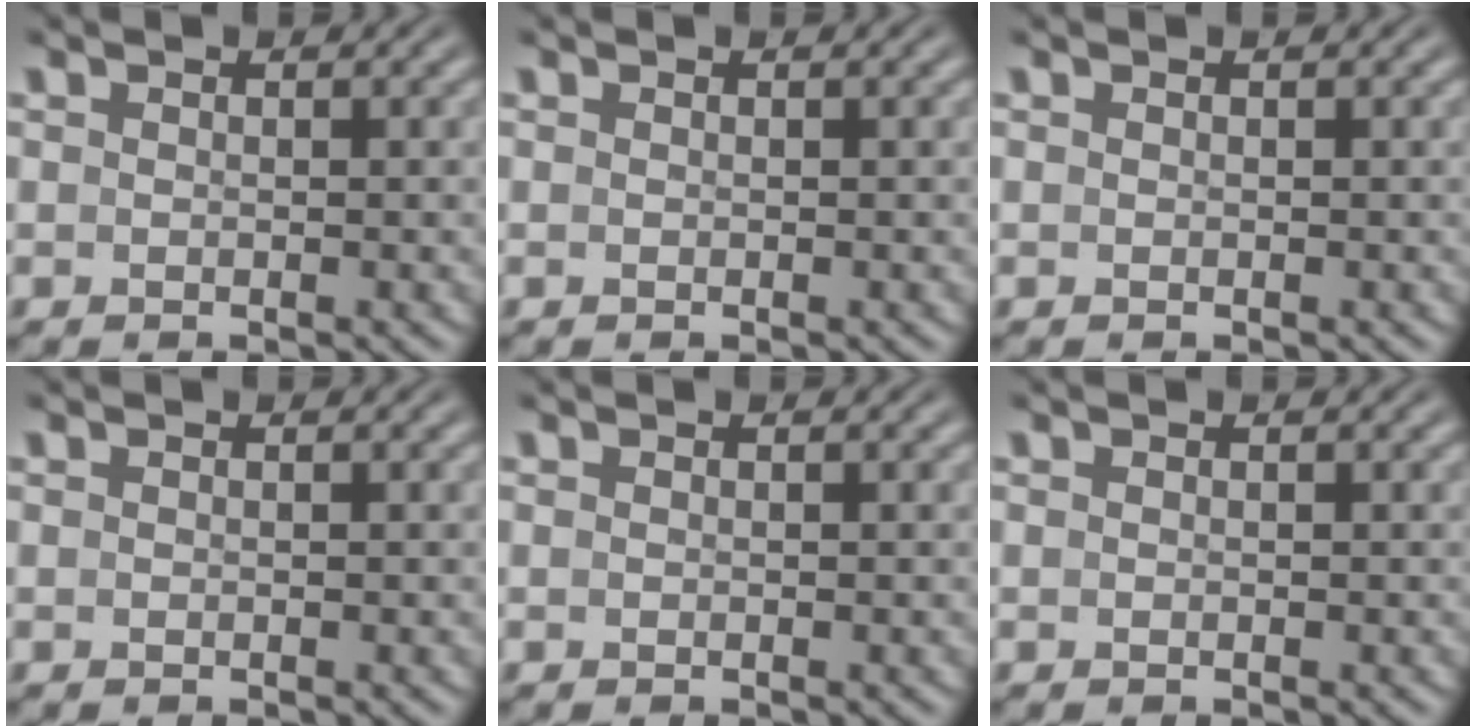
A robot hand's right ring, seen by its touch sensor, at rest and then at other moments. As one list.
[{"total": 0.0}, {"total": 0.0}, {"total": 0.0}, {"total": 0.0}, {"total": 0.0}]